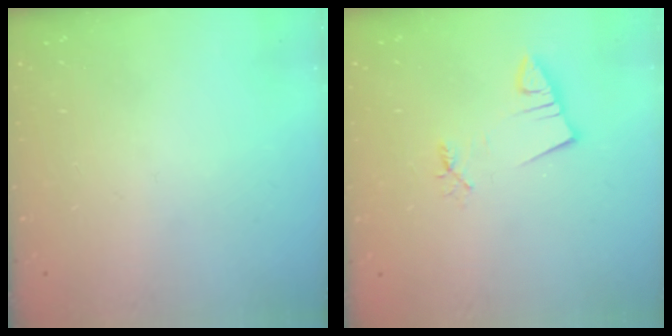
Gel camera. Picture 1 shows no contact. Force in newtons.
{"total": 2.4, "press": 2.4, "slide": 0.3}